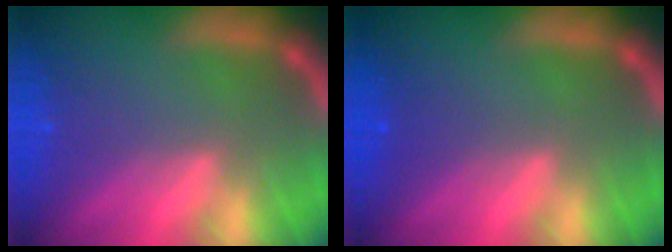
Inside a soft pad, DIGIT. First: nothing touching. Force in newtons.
{"total": 1.0}